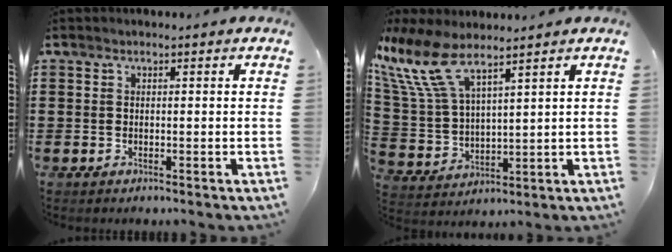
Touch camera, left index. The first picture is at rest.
{"total": 10.3, "force": [7.3, 3.0, 6.5], "torque": [-0.178, -0.033, 0.129]}